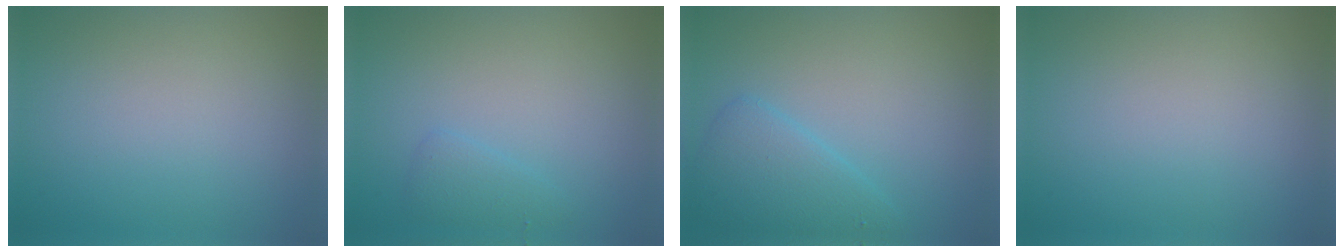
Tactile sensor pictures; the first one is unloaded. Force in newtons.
{"total": 1.4, "press": 1.4, "slide": 0.1}
{"total": 3.4, "press": 3.4, "slide": 0.2}
{"total": 0.0}